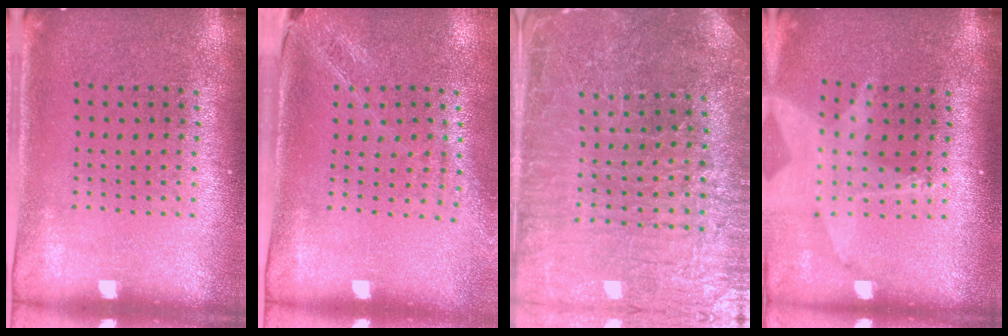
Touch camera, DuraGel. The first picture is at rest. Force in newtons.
{"total": 1.7, "press": 1.5, "slide": 0.8}
{"total": 3.8, "press": 3.7, "slide": 0.6}
{"total": 2.0, "press": 1.6, "slide": 1.3}